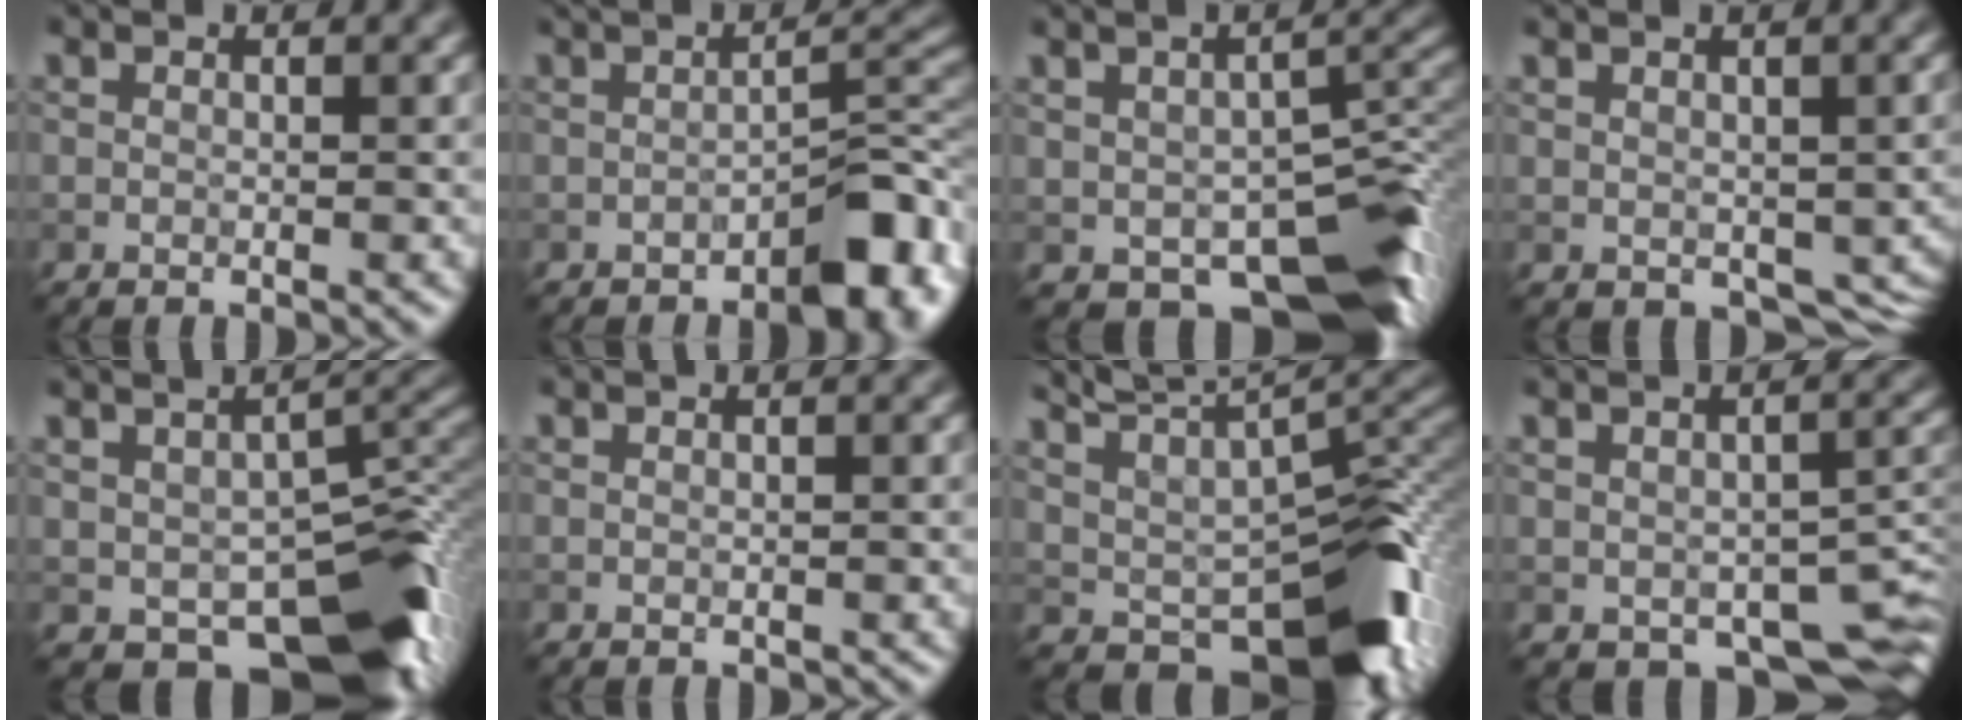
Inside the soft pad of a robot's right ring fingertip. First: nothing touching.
{"total": 4.9, "force": [-2.9, 1.0, 3.8], "torque": [-0.050, 0.012, -0.026]}
{"total": 9.3, "force": [-5.3, 4.6, 6.1], "torque": [-0.092, -0.017, -0.051]}
{"total": 3.2, "force": [-0.4, 2.2, 2.3], "torque": [-0.051, -0.016, 0.035]}
{"total": 9.6, "force": [-4.4, 5.0, 6.9], "torque": [-0.098, -0.012, -0.034]}
{"total": 0.0}
{"total": 10.3, "force": [0.1, 5.2, 8.8], "torque": [-0.127, -0.004, 0.053]}
{"total": 6.9, "force": [-3.5, 3.2, 5.0], "torque": [-0.081, -0.019, -0.020]}